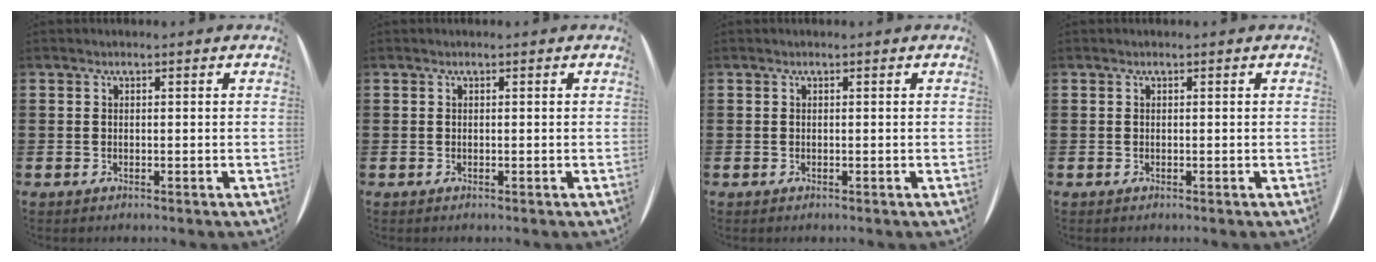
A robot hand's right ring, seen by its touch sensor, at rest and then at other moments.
{"total": 0.0}
{"total": 0.0}
{"total": 0.0}